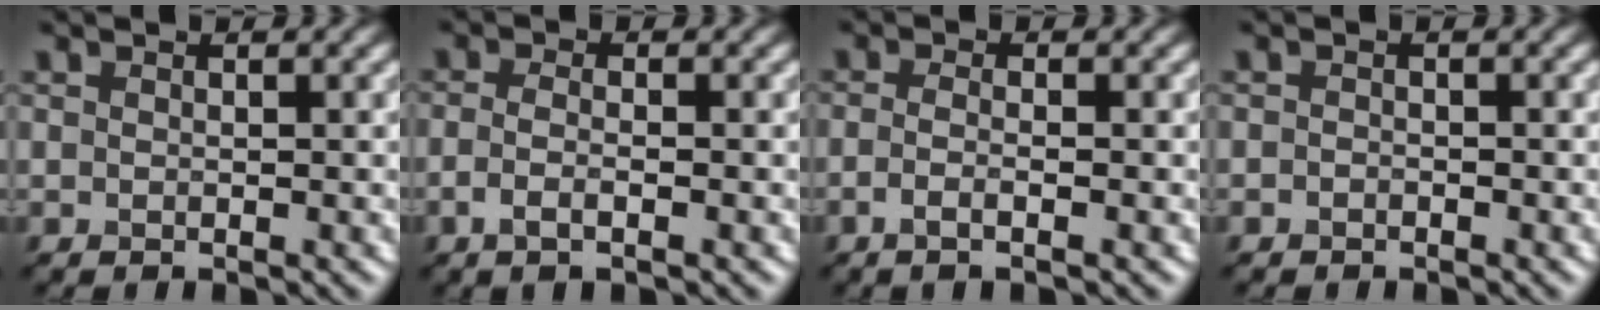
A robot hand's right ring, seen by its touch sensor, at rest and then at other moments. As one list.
[{"total": 2.0, "force": [-0.7, 0.7, 1.7], "torque": [-0.035, -0.004, -0.016]}, {"total": 1.9, "force": [-0.7, 0.6, 1.6], "torque": [-0.033, -0.008, -0.015]}, {"total": 0.6, "force": [-0.5, 0.4, 0.1], "torque": [0.001, -0.003, -0.009]}]